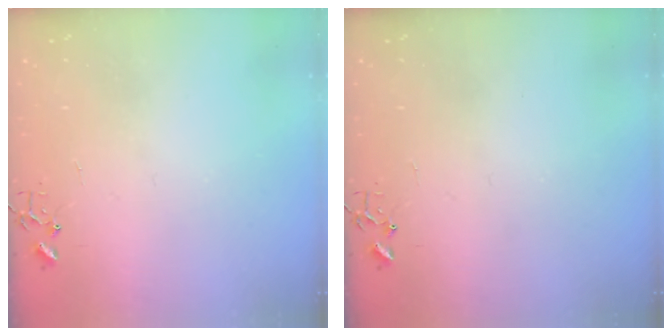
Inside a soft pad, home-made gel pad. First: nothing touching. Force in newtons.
{"total": 0.0}